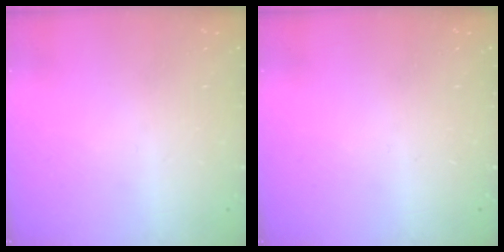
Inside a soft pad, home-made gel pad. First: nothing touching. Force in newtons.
{"total": 0.0}